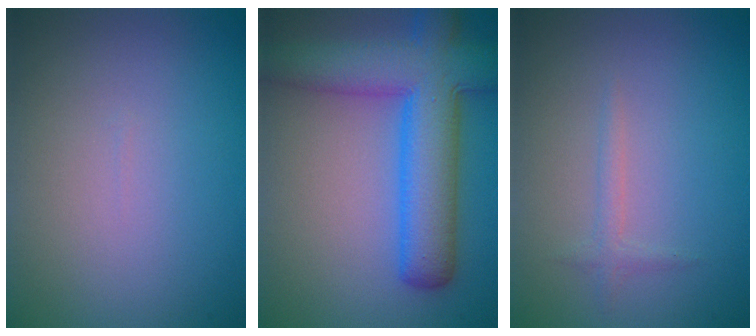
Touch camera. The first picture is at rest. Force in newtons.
{"total": 8.9, "press": 8.9, "slide": 0.4}
{"total": 1.0, "press": 1.0, "slide": 0.0}